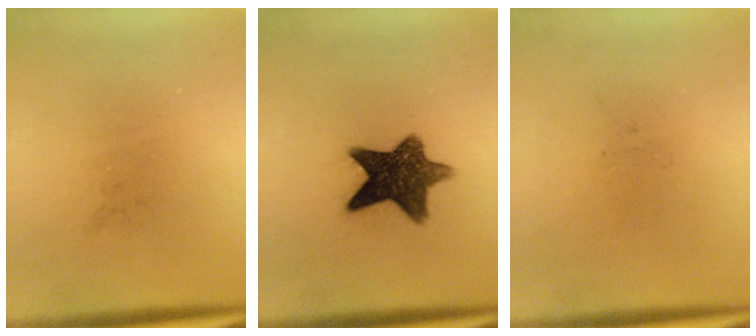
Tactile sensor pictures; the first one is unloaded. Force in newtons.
{"total": 10.7}
{"total": 0.0}